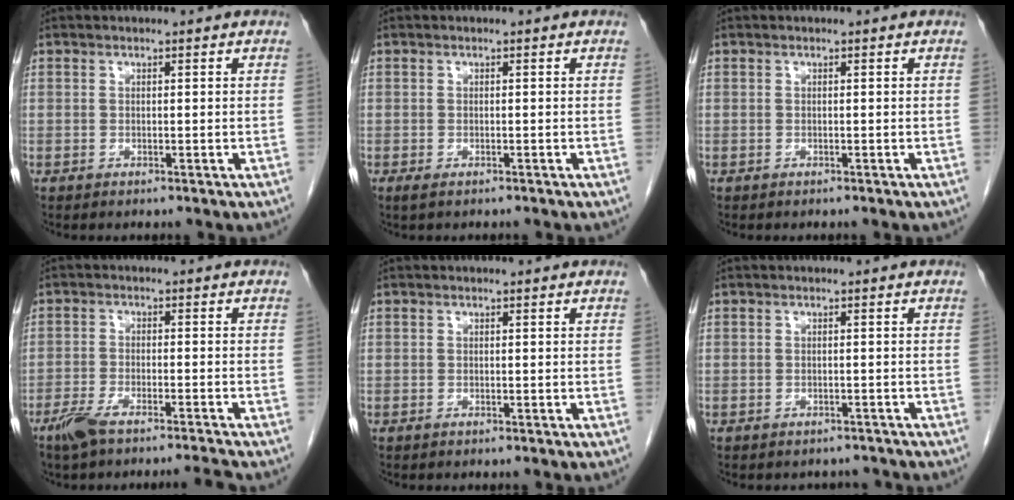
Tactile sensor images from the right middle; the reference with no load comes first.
{"total": 1.1, "force": [-0.8, 0.4, 0.7], "torque": [-0.014, -0.002, -0.009]}
{"total": 0.0}
{"total": 6.3, "force": [-5.4, -0.4, 3.3], "torque": [-0.059, -0.011, -0.096]}
{"total": 0.0}
{"total": 3.4, "force": [-3.1, 1.4, 0.1], "torque": [-0.002, 0.003, -0.038]}